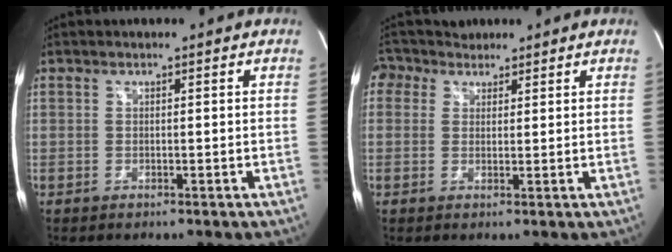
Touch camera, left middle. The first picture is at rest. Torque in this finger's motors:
{"motor_torque": [-0.14, 0.17, -0.12, -0.01]}